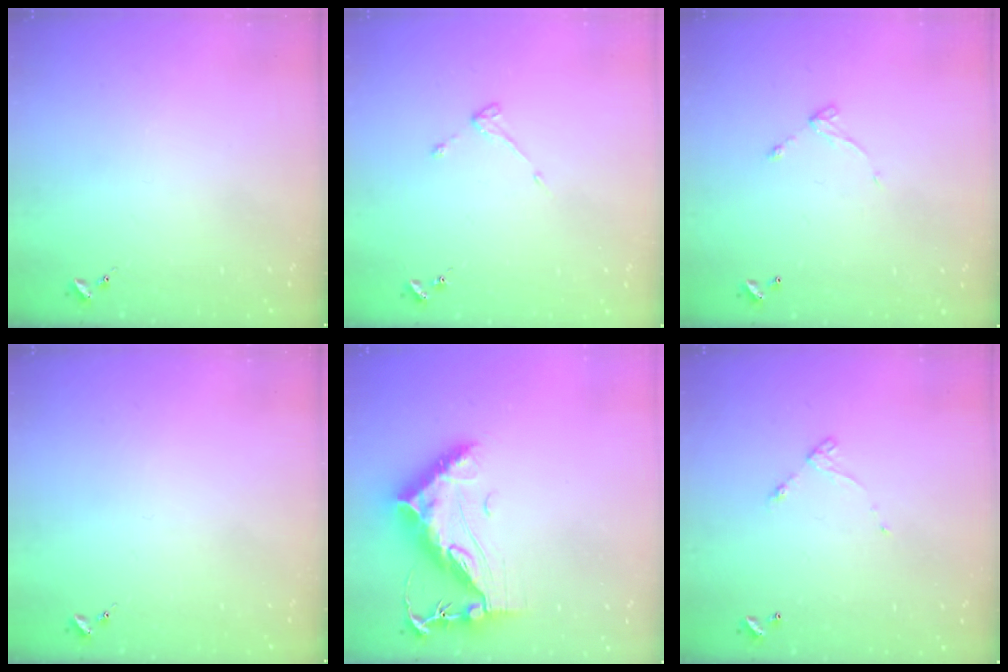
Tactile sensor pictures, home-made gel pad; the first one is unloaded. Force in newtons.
{"total": 3.0, "press": 3.0, "slide": 0.4}
{"total": 5.7, "press": 5.7, "slide": 0.5}
{"total": 0.0}
{"total": 13.5, "press": 13.4, "slide": 1.3}
{"total": 4.2, "press": 4.2, "slide": 0.2}